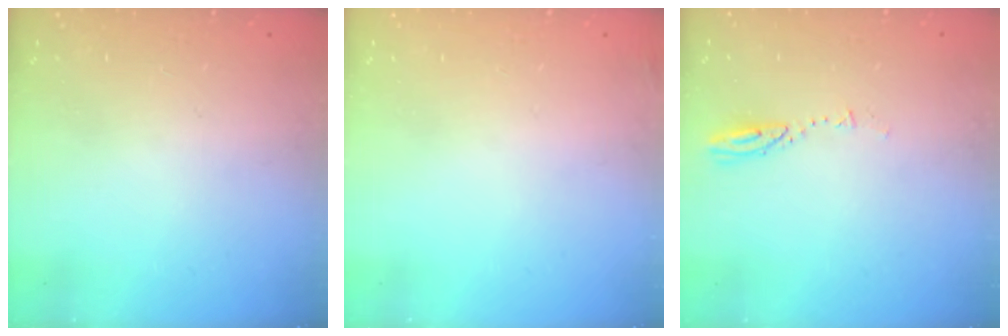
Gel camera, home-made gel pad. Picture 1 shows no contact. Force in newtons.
{"total": 3.0, "press": 2.9, "slide": 1.0}
{"total": 3.2, "press": 3.2, "slide": 0.3}